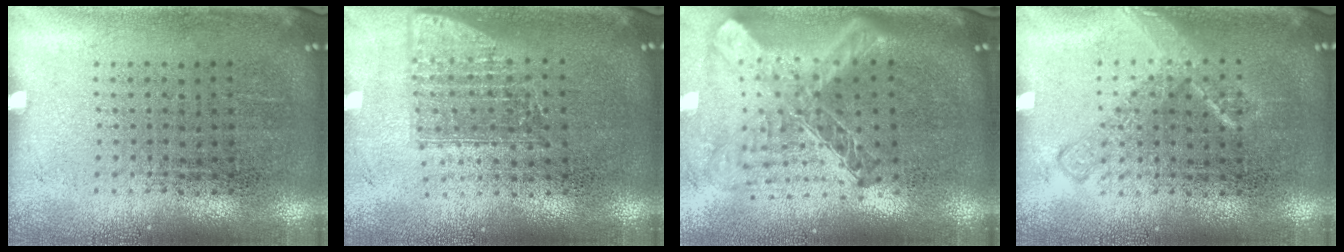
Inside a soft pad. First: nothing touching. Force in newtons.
{"total": 1.6, "press": 1.2, "slide": 1.0}
{"total": 2.8, "press": 2.0, "slide": 1.9}
{"total": 2.4, "press": 2.4, "slide": 0.4}